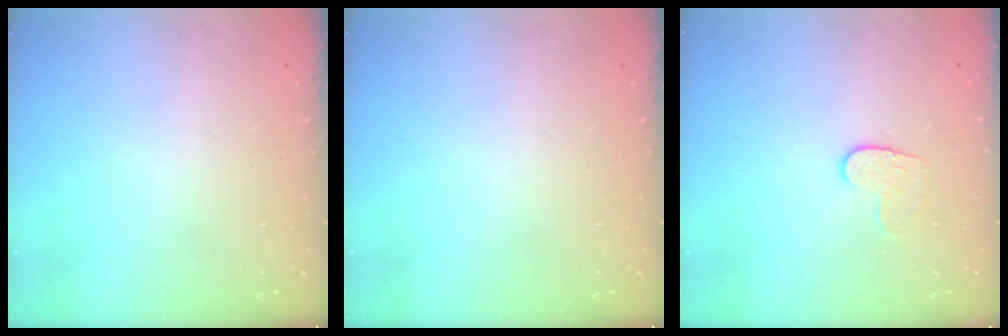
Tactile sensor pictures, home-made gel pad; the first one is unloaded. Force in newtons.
{"total": 0.0}
{"total": 7.9, "press": 7.8, "slide": 0.6}